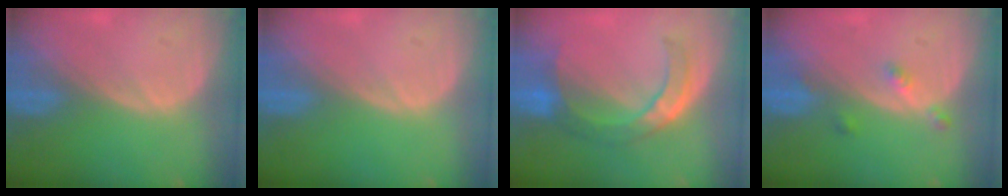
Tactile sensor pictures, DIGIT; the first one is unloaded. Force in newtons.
{"total": 0.0}
{"total": 6.9, "press": 6.8, "slide": 1.3}
{"total": 2.7, "press": 2.3, "slide": 1.5}